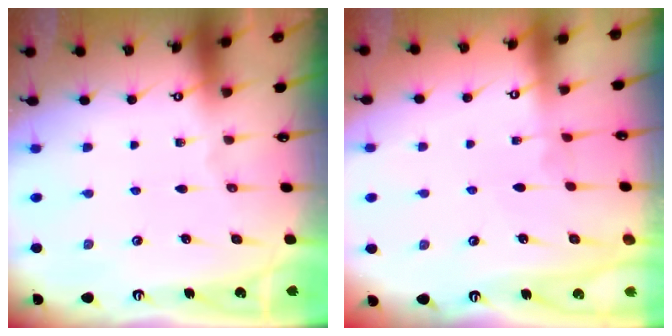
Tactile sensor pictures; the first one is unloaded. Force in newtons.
{"total": 4.0, "press": 4.0, "slide": 0.2}